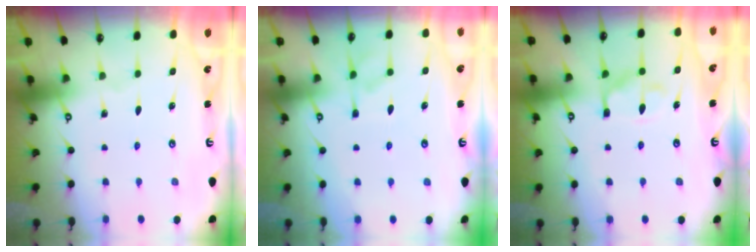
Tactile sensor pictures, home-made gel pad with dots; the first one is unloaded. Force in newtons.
{"total": 5.0, "press": 4.8, "slide": 1.3}
{"total": 11.6, "press": 11.5, "slide": 1.2}